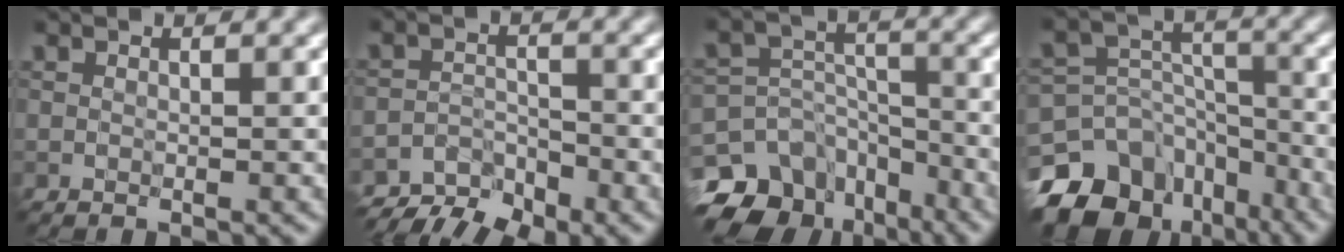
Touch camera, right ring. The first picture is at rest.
{"total": 5.8, "force": [-5.0, 2.3, 1.7], "torque": [-0.013, -0.010, -0.083]}
{"total": 12.6, "force": [-8.7, 8.2, 3.9], "torque": [-0.085, -0.016, -0.127]}
{"total": 14.4, "force": [-9.7, 9.6, 4.5], "torque": [-0.116, -0.014, -0.143]}